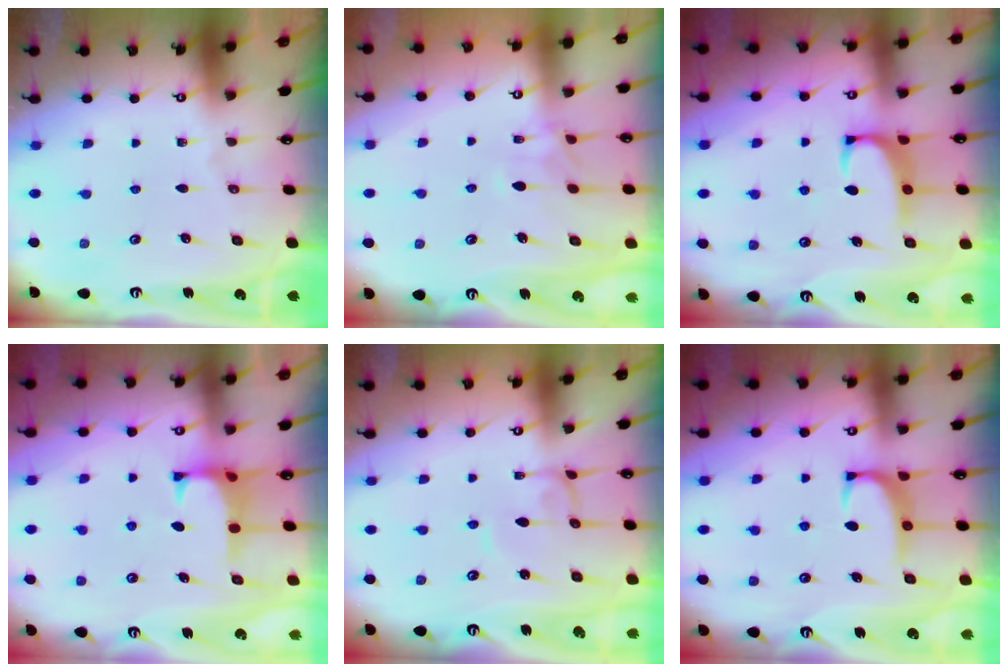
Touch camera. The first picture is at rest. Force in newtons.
{"total": 1.1, "press": 0.4, "slide": 1.0}
{"total": 2.6, "press": 2.5, "slide": 0.8}
{"total": 1.1, "press": 0.9, "slide": 0.6}
{"total": 2.2, "press": 2.2, "slide": 0.1}
{"total": 2.3, "press": 2.3, "slide": 0.6}